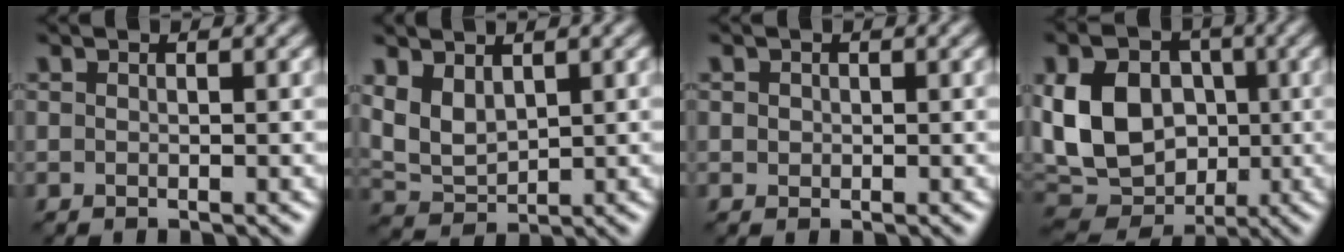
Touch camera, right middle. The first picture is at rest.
{"total": 3.8, "force": [1.5, 2.3, 2.6], "torque": [-0.066, -0.002, 0.035]}
{"total": 0.7, "force": [0.1, 0.6, 0.2], "torque": [-0.001, -0.001, 0.000]}
{"total": 10.6, "force": [0.2, 8.2, 6.8], "torque": [-0.145, -0.002, -0.005]}